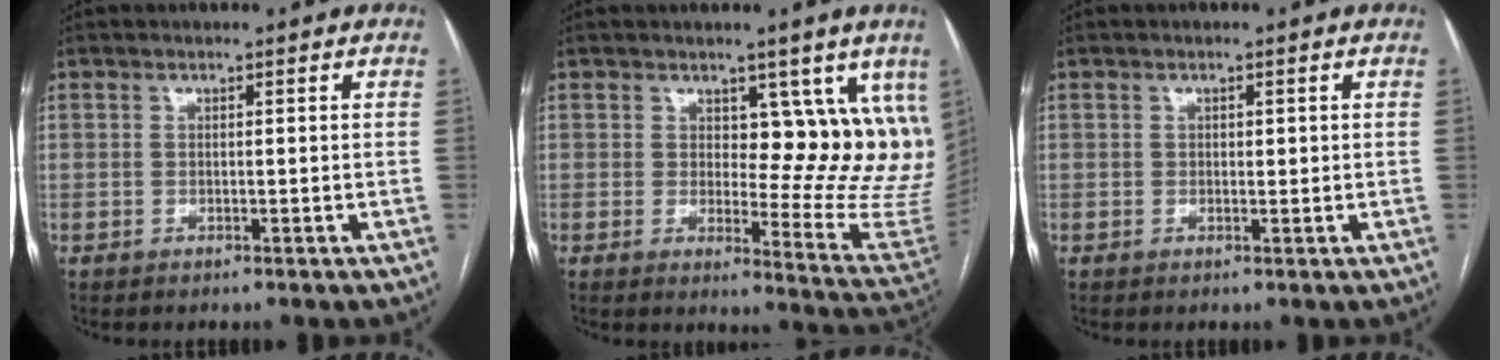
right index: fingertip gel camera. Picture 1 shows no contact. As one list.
[{"total": 12.7, "force": [6.9, 5.2, 9.3], "torque": [-0.099, -0.023, 0.083]}, {"total": 1.0, "force": [0.2, 0.6, 0.7], "torque": [-0.008, 0.001, 0.002]}]